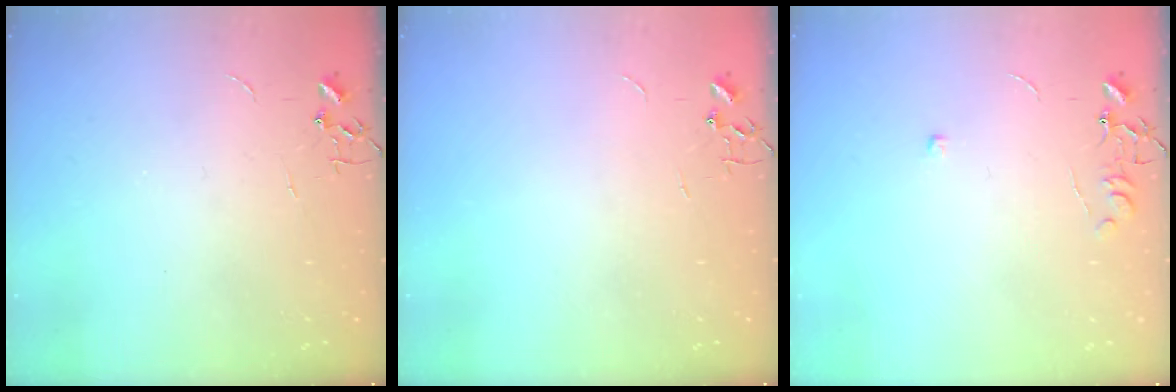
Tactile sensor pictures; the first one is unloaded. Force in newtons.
{"total": 0.0}
{"total": 5.5, "press": 5.5, "slide": 0.5}